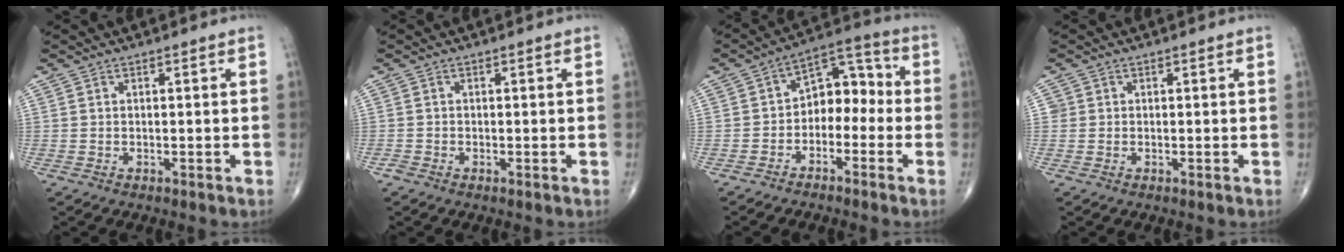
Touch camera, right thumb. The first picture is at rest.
{"total": 0.8, "force": [-0.6, 0.4, 0.5], "torque": [-0.008, -0.002, -0.014]}
{"total": 9.1, "force": [-1.9, 6.2, 6.4], "torque": [-0.059, 0.049, -0.048]}
{"total": 1.0, "force": [0.1, 1.0, 0.1], "torque": [0.008, 0.003, 0.001]}